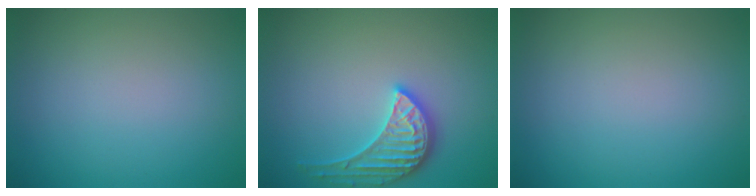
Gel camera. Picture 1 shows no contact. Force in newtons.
{"total": 3.3, "press": 3.3, "slide": 0.4}
{"total": 0.0}